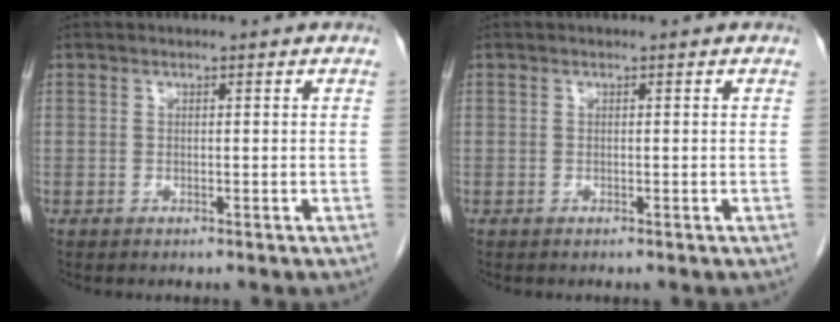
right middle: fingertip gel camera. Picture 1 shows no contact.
{"total": 0.0}